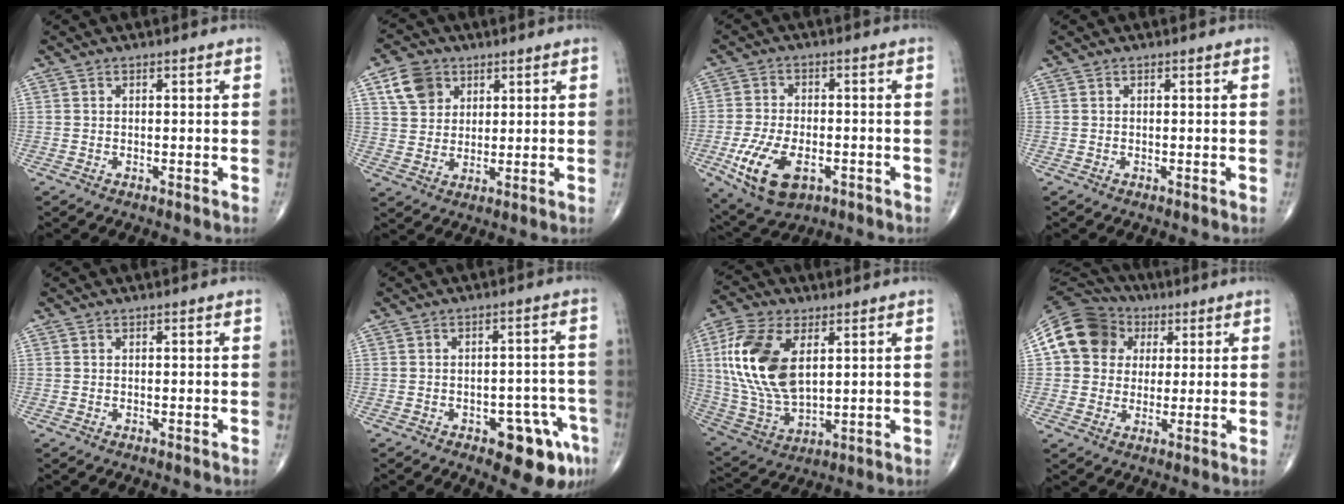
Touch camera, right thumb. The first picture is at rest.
{"total": 7.6, "force": [3.5, 6.0, 3.0], "torque": [-0.032, -0.008, 0.066]}
{"total": 12.1, "force": [-4.5, 6.7, 9.0], "torque": [-0.170, 0.006, -0.070]}
{"total": 0.0}
{"total": 0.0}
{"total": 10.5, "force": [-5.2, 4.5, 8.0], "torque": [-0.067, 0.032, -0.058]}
{"total": 18.1, "force": [4.6, 9.9, 14.4], "torque": [-0.297, -0.014, 0.091]}
{"total": 13.7, "force": [3.5, 11.9, 5.7], "torque": [-0.088, 0.017, 0.056]}